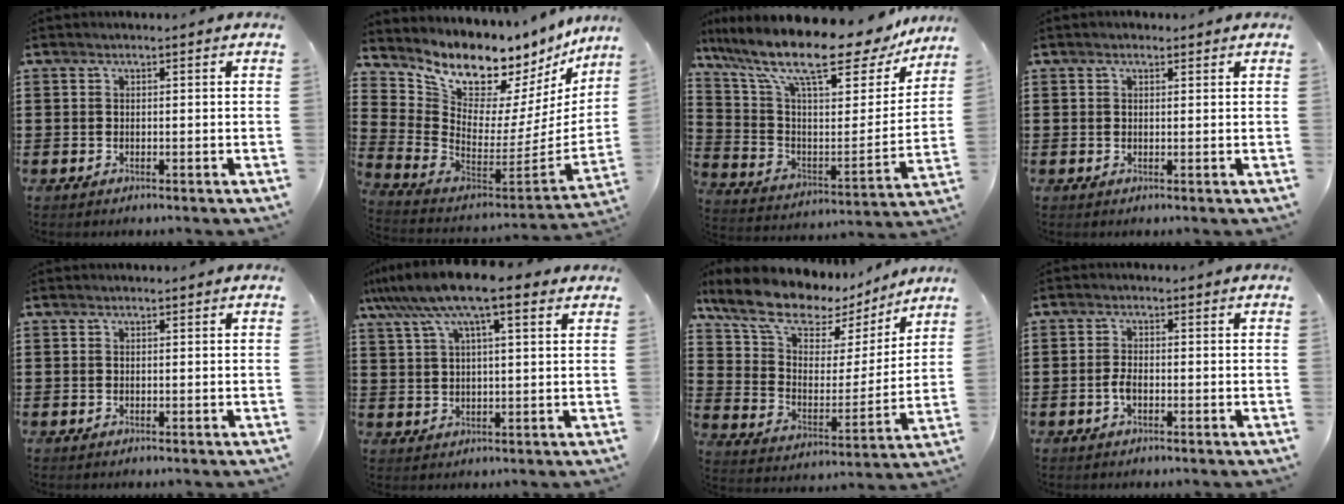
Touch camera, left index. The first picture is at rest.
{"total": 7.9, "force": [7.0, 2.9, 2.3], "torque": [-0.076, -0.079, 0.118]}
{"total": 16.1, "force": [11.7, 3.6, 10.5], "torque": [-0.217, -0.072, 0.191]}
{"total": 0.9, "force": [0.6, 0.5, 0.5], "torque": [-0.010, 0.004, 0.011]}
{"total": 0.0}
{"total": 10.5, "force": [7.0, 2.0, 7.6], "torque": [-0.164, -0.004, 0.125]}
{"total": 11.0, "force": [8.8, 4.7, 4.6], "torque": [-0.118, -0.052, 0.156]}
{"total": 2.3, "force": [-0.6, 1.0, 1.9], "torque": [-0.052, -0.004, -0.017]}